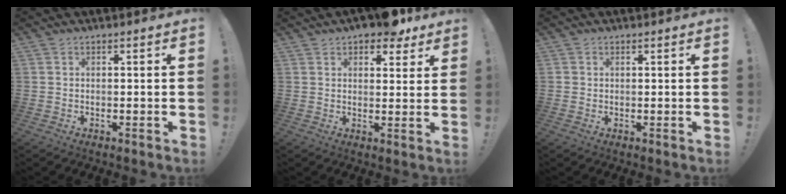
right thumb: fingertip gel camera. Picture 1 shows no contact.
{"total": 7.9, "force": [6.2, 3.2, 3.7], "torque": [-0.042, -0.035, 0.110]}
{"total": 0.9, "force": [0.3, 0.9, 0.0], "torque": [0.001, 0.001, 0.005]}